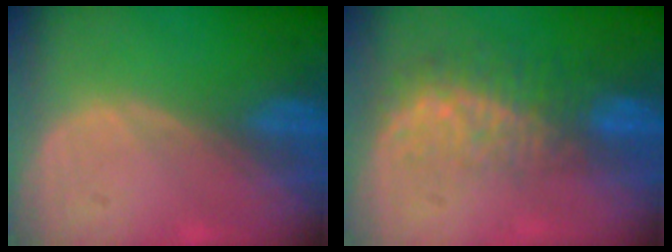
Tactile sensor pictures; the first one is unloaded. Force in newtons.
{"total": 8.3, "press": 7.2, "slide": 4.1}